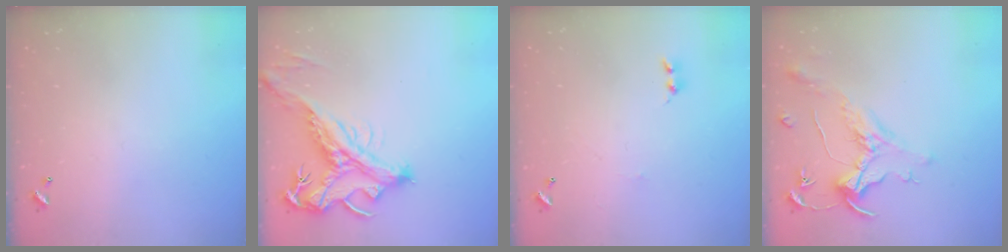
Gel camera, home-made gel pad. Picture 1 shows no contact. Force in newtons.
{"total": 4.9, "press": 4.7, "slide": 1.6}
{"total": 0.0}
{"total": 1.6, "press": 1.4, "slide": 0.7}